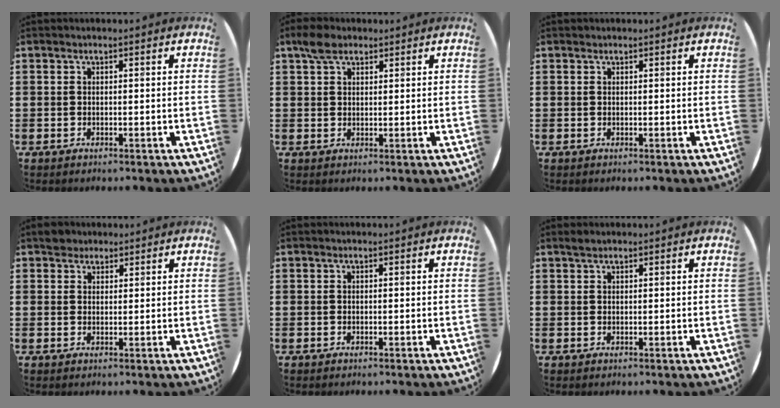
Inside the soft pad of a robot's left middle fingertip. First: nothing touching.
{"total": 3.2, "force": [2.4, 1.6, 1.4], "torque": [-0.023, 0.005, 0.043]}
{"total": 0.0}
{"total": 2.1, "force": [1.9, 1.0, 0.0], "torque": [0.013, -0.001, 0.034]}
{"total": 0.0}
{"total": 0.9, "force": [0.8, 0.2, 0.2], "torque": [-0.005, 0.002, 0.015]}